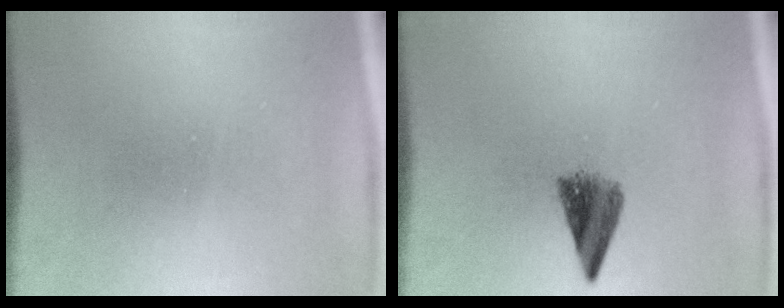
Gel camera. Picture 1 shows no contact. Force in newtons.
{"total": 4.0}